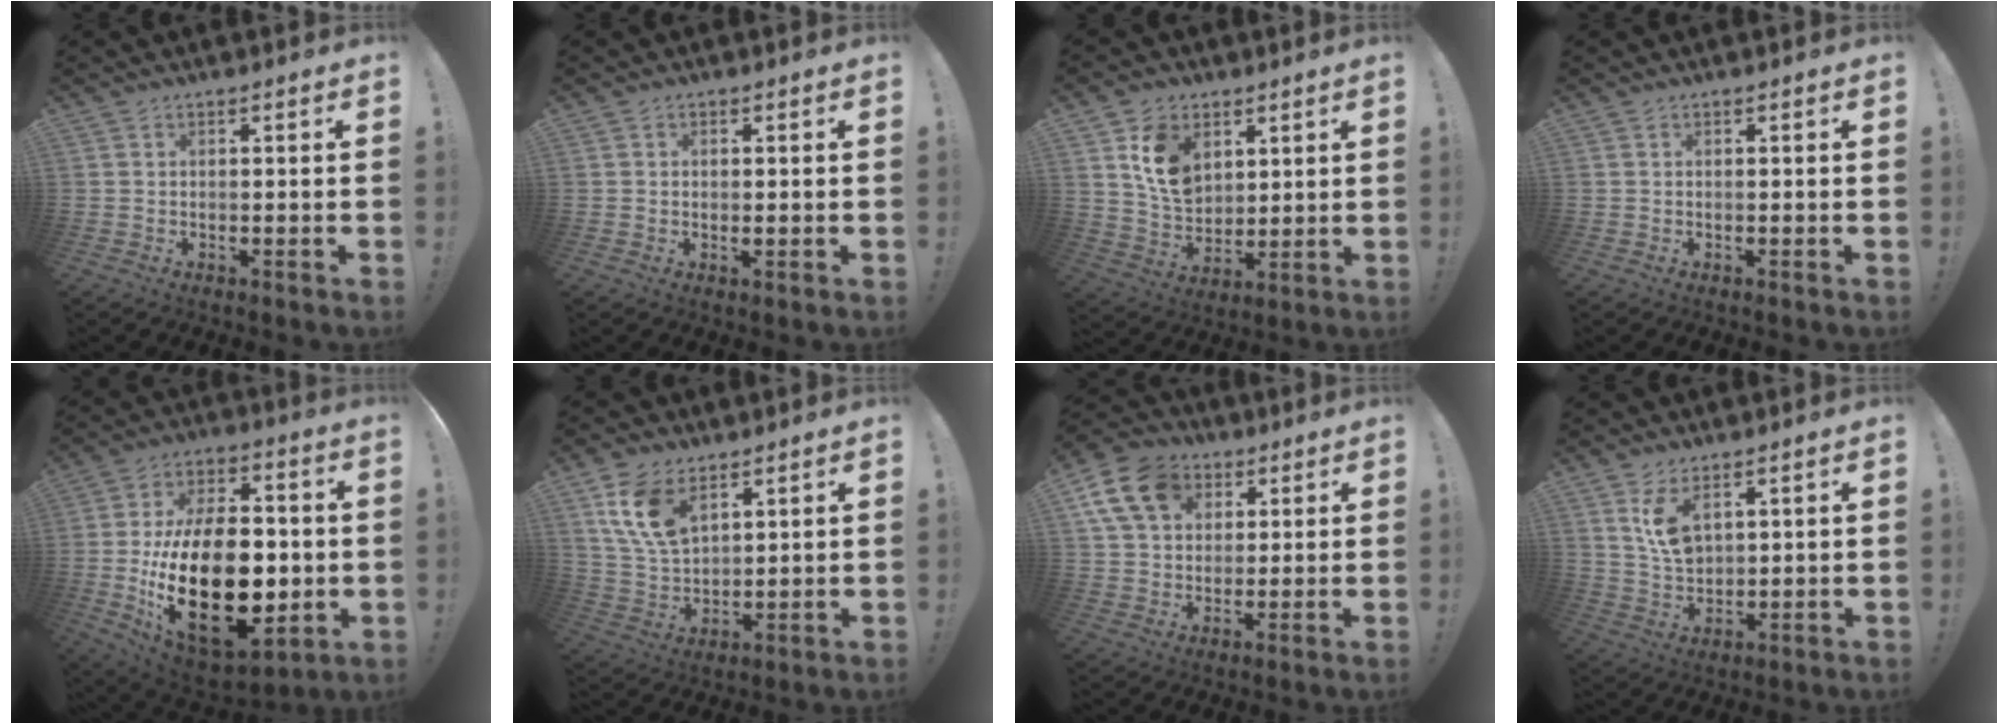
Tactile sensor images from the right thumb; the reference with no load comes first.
{"total": 0.6, "force": [-0.2, 0.5, 0.3], "torque": [-0.001, 0.000, -0.005]}
{"total": 12.1, "force": [5.5, 8.9, 6.1], "torque": [-0.098, -0.018, 0.110]}
{"total": 0.0}
{"total": 32.2, "force": [-4.1, 18.1, 26.3], "torque": [-0.496, 0.005, -0.051]}
{"total": 12.8, "force": [6.8, 7.5, 7.7], "torque": [-0.159, -0.020, 0.131]}
{"total": 15.0, "force": [5.8, 11.6, 7.5], "torque": [-0.119, -0.019, 0.115]}
{"total": 8.2, "force": [4.5, 4.3, 5.3], "torque": [-0.089, -0.021, 0.083]}